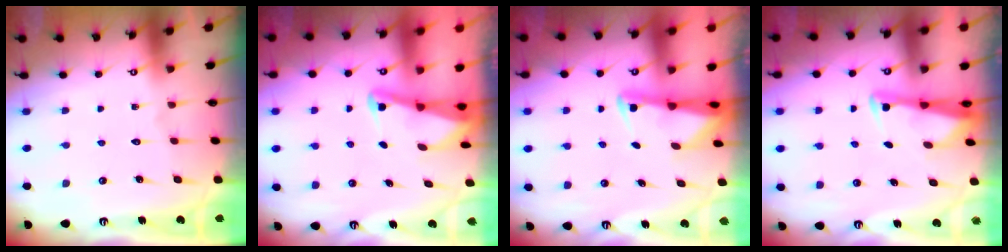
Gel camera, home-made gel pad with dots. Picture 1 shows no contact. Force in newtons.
{"total": 2.2, "press": 2.2, "slide": 0.3}
{"total": 2.4, "press": 2.3, "slide": 0.4}
{"total": 3.0, "press": 2.9, "slide": 0.4}